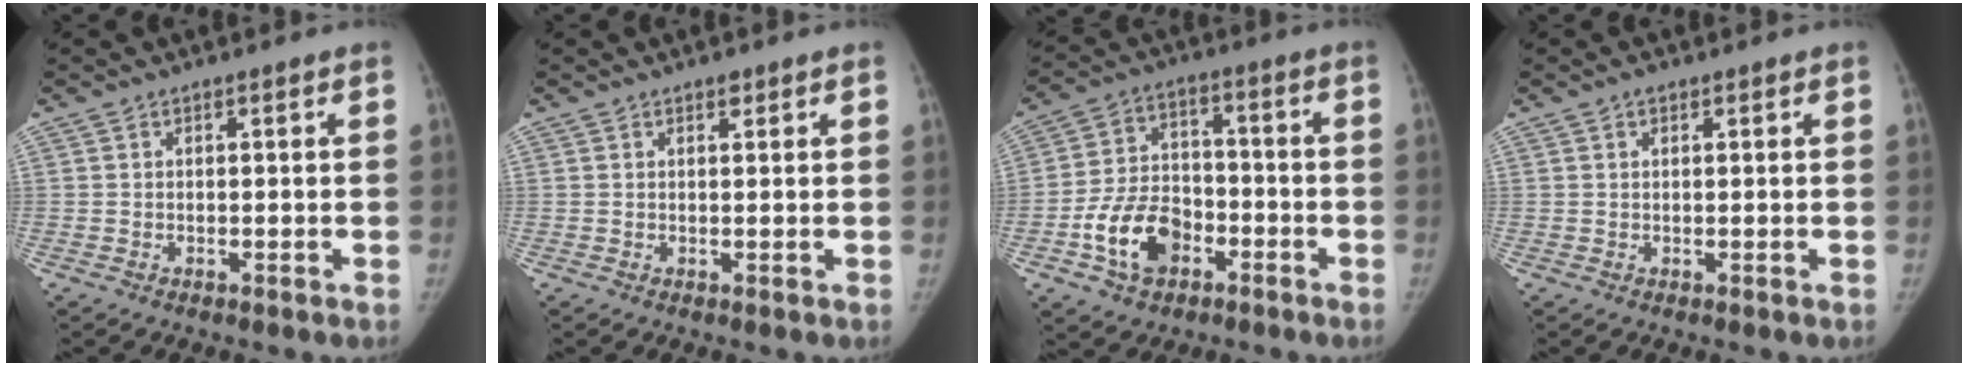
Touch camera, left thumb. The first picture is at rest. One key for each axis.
{"total": 1.1, "fx": 0.8, "fy": 0.5, "fz": 0.6, "tx": -0.005, "ty": -0.003, "tz": 0.010}
{"total": 12.1, "fx": -5.1, "fy": 8.3, "fz": 7.2, "tx": -0.111, "ty": 0.031, "tz": -0.090}
{"total": 1.2, "fx": 0.6, "fy": 0.7, "fz": 0.7, "tx": -0.009, "ty": 0.000, "tz": 0.008}